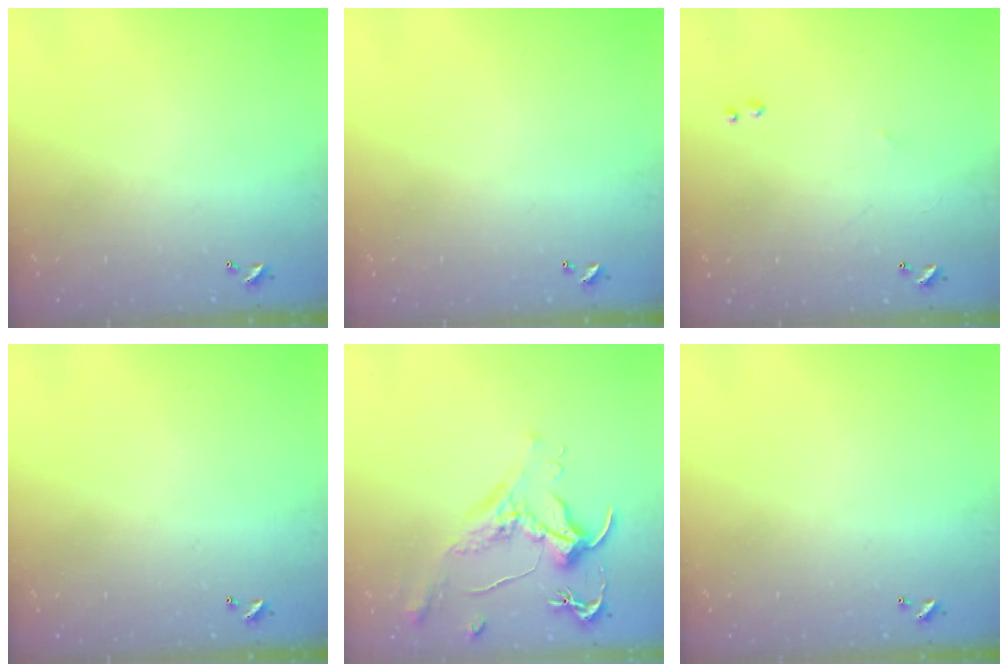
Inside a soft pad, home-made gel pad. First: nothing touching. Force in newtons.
{"total": 0.0}
{"total": 2.5, "press": 2.4, "slide": 0.4}
{"total": 0.0}
{"total": 1.6, "press": 1.5, "slide": 0.7}
{"total": 0.0}